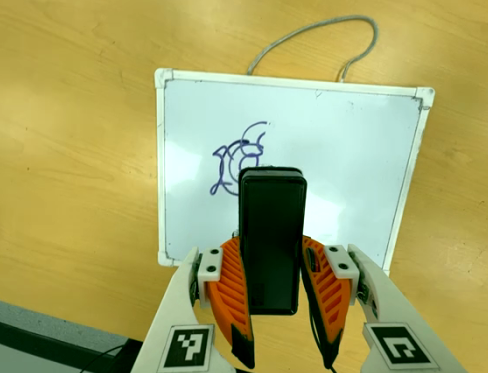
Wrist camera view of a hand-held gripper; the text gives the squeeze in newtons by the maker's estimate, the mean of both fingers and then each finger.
{"total": 7.9, "left": 5.8, "right": 10.1}